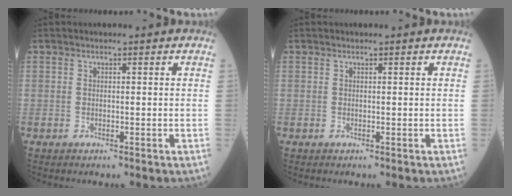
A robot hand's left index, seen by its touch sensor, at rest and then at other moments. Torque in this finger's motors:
{"motor_torque": [0.00, 0.00, 0.02, 0.00]}